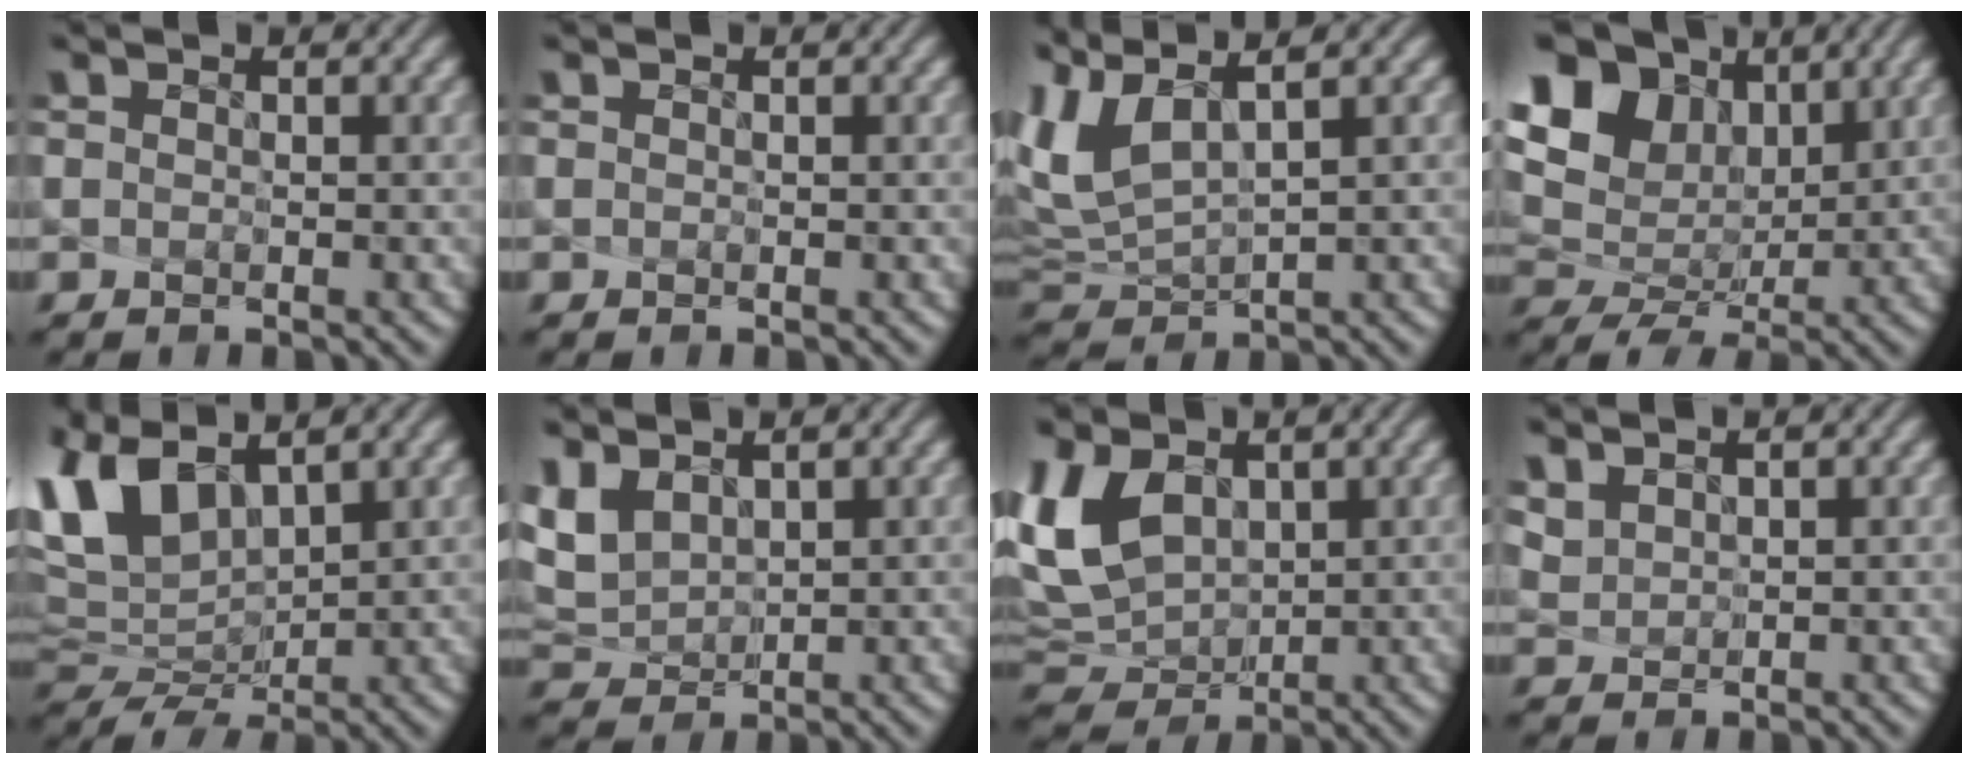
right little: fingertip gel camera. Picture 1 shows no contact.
{"total": 0.0}
{"total": 4.6, "force": [2.1, 1.2, 3.9], "torque": [-0.105, 0.008, 0.057]}
{"total": 13.1, "force": [6.2, 8.4, 7.9], "torque": [-0.159, 0.035, 0.106]}
{"total": 7.8, "force": [4.2, 3.3, 5.7], "torque": [-0.145, 0.003, 0.092]}
{"total": 3.5, "force": [1.7, 2.2, 2.1], "torque": [-0.071, 0.002, 0.051]}
{"total": 7.3, "force": [1.5, 4.9, 5.1], "torque": [-0.134, 0.002, 0.037]}
{"total": 2.9, "force": [2.0, 1.7, 1.2], "torque": [-0.061, 0.000, 0.063]}